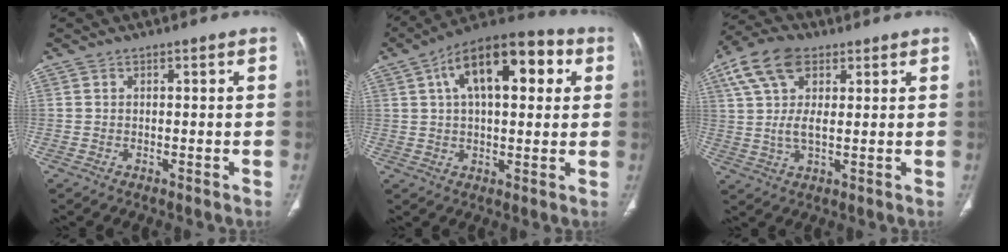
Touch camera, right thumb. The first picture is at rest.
{"total": 18.4, "force": [5.7, 8.9, 15.1], "torque": [-0.209, 0.024, 0.080]}
{"total": 11.6, "force": [4.9, 6.3, 8.4], "torque": [-0.169, 0.005, 0.092]}